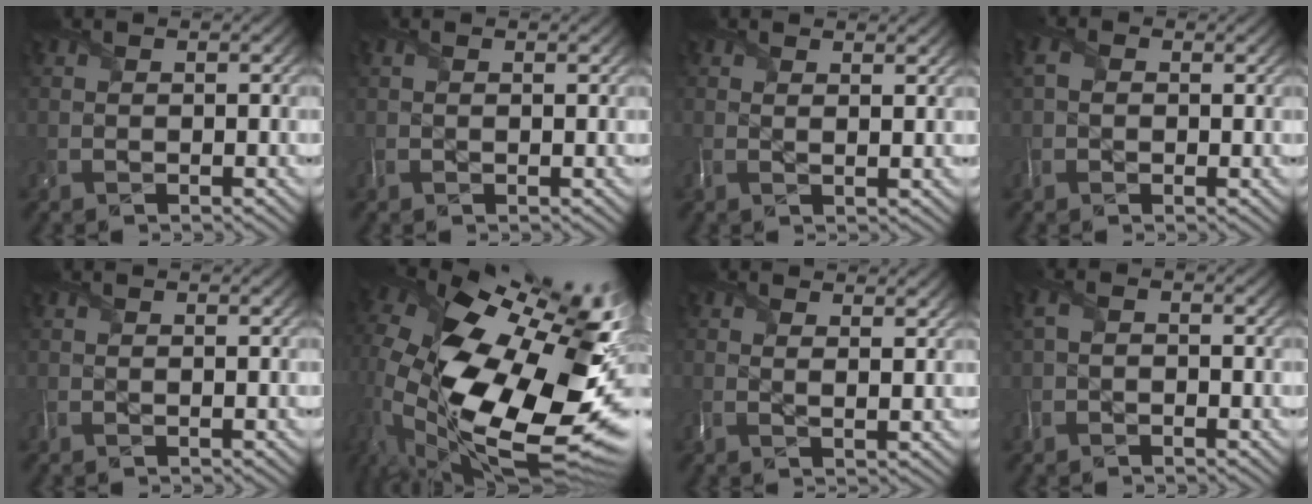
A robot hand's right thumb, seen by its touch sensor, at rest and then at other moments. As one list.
[{"total": 1.3, "force": [0.4, 0.7, 1.0], "torque": [-0.027, 0.000, 0.008]}, {"total": 1.9, "force": [1.2, 0.6, 1.3], "torque": [-0.028, -0.002, 0.022]}, {"total": 3.2, "force": [0.4, 2.5, 2.0], "torque": [-0.055, 0.002, 0.001]}, {"total": 1.0, "force": [0.5, 0.3, 0.7], "torque": [-0.022, 0.001, 0.009]}, {"total": 20.6, "force": [0.0, 10.6, 17.6], "torque": [-0.356, -0.046, 0.013]}, {"total": 2.6, "force": [1.6, 0.7, 1.8], "torque": [-0.037, -0.003, 0.029]}, {"total": 2.3, "force": [-0.2, 1.5, 1.8], "torque": [-0.051, 0.003, -0.010]}]